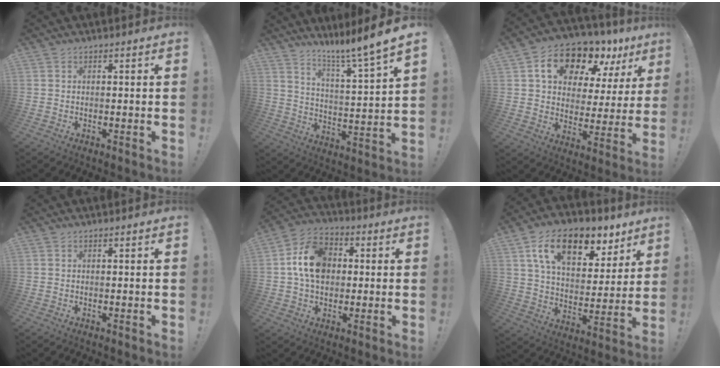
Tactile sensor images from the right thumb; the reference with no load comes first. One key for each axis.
{"total": 9.6, "fx": 7.8, "fy": -1.6, "fz": 5.4, "tx": -0.090, "ty": -0.078, "tz": 0.117}
{"total": 16.6, "fx": 11.1, "fy": 8.6, "fz": 8.9, "tx": -0.141, "ty": -0.069, "tz": 0.195}
{"total": 0.0}
{"total": 14.5, "fx": 2.2, "fy": 10.9, "fz": 9.3, "tx": -0.150, "ty": 0.007, "tz": 0.045}
{"total": 18.2, "fx": 10.5, "fy": 9.6, "fz": 11.4, "tx": -0.187, "ty": -0.047, "tz": 0.182}